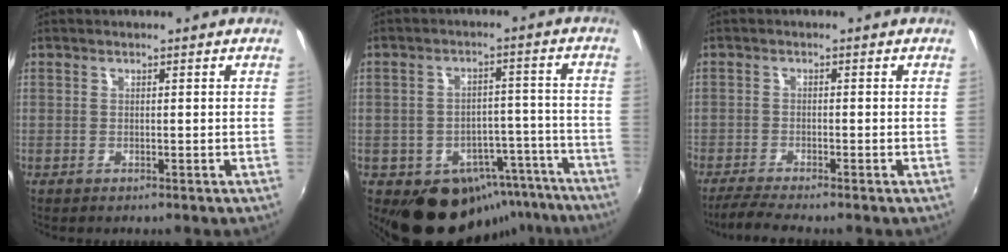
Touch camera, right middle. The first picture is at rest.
{"total": 16.0, "force": [-11.2, 10.2, 5.2], "torque": [-0.086, 0.044, -0.118]}
{"total": 4.4, "force": [-4.0, -0.4, 1.9], "torque": [-0.062, -0.014, -0.074]}